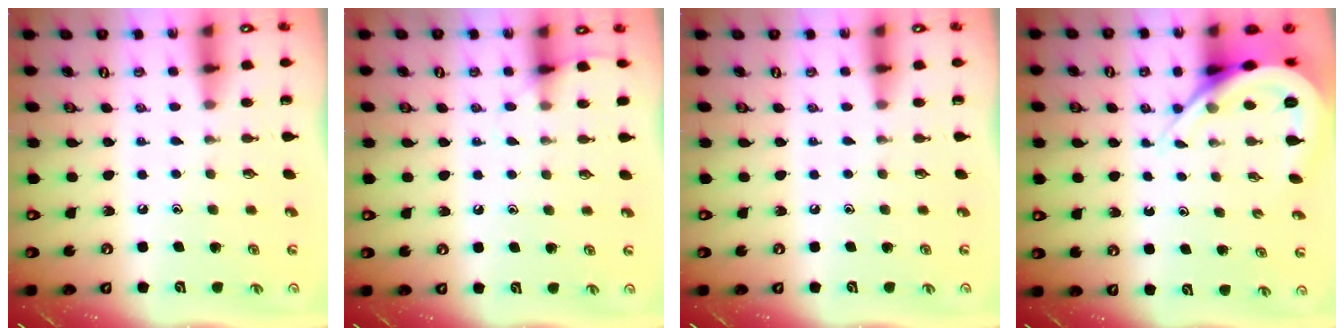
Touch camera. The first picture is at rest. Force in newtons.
{"total": 5.6, "press": 5.5, "slide": 0.6}
{"total": 0.0}
{"total": 8.2, "press": 8.2, "slide": 0.8}